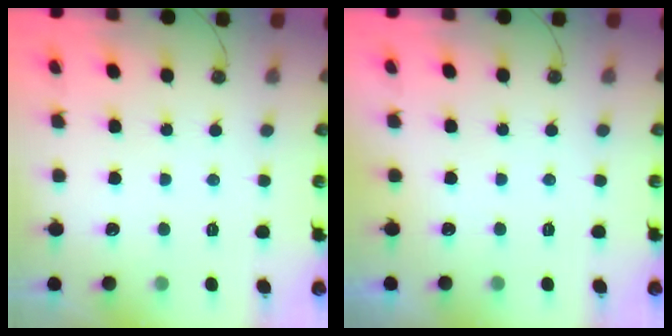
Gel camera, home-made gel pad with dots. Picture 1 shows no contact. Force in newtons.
{"total": 0.0}